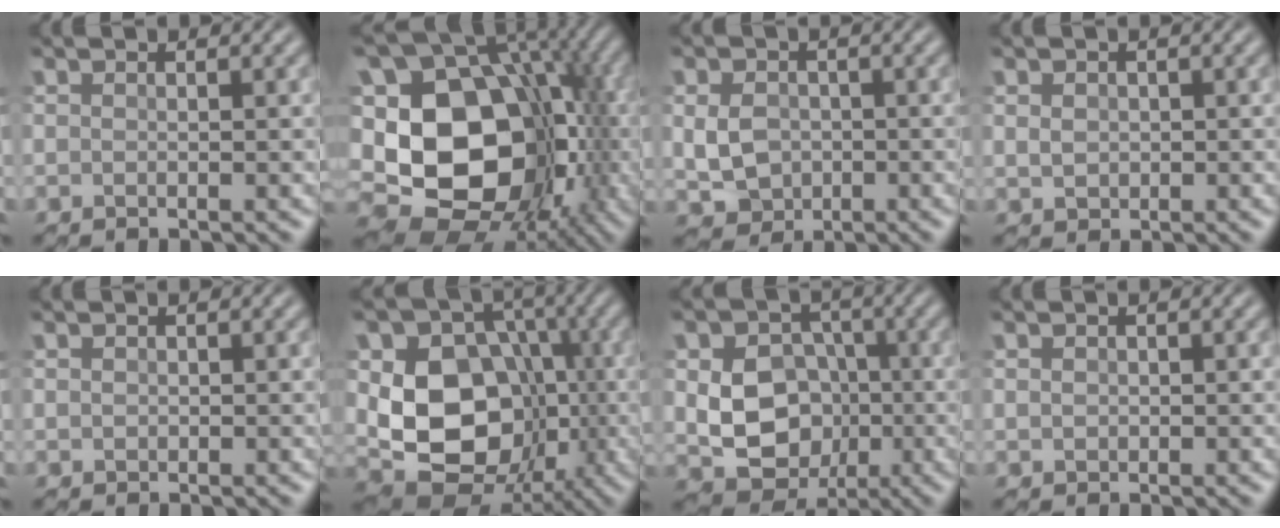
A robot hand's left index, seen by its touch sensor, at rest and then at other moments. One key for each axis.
{"total": 19.0, "fx": -2.5, "fy": 14.1, "fz": 12.5, "tx": -0.212, "ty": -0.010, "tz": -0.026}
{"total": 4.1, "fx": -0.7, "fy": 3.3, "fz": 2.3, "tx": -0.051, "ty": -0.009, "tz": -0.012}
{"total": 1.9, "fx": 0.2, "fy": 1.6, "fz": 1.0, "tx": -0.025, "ty": 0.000, "tz": 0.005}
{"total": 0.6, "fx": 0.1, "fy": 0.6, "fz": 0.2, "tx": -0.004, "ty": -0.004, "tz": 0.003}
{"total": 12.8, "fx": -1.0, "fy": 10.0, "fz": 7.9, "tx": -0.131, "ty": -0.025, "tz": -0.018}
{"total": 8.8, "fx": -1.0, "fy": 7.2, "fz": 5.0, "tx": -0.072, "ty": -0.021, "tz": -0.022}
{"total": 0.9, "fx": 0.1, "fy": 0.8, "fz": 0.4, "tx": -0.007, "ty": -0.005, "tz": 0.005}